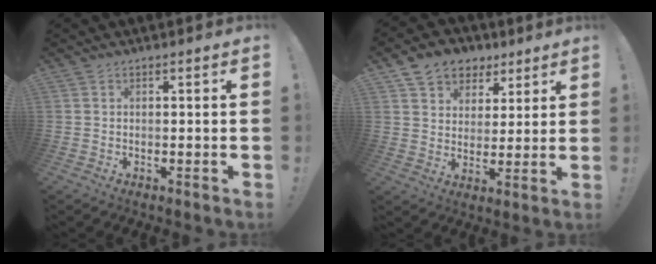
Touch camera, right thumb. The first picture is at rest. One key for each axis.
{"total": 9.5, "fx": 5.7, "fy": 7.3, "fz": 2.3, "tx": -0.031, "ty": -0.034, "tz": 0.112}